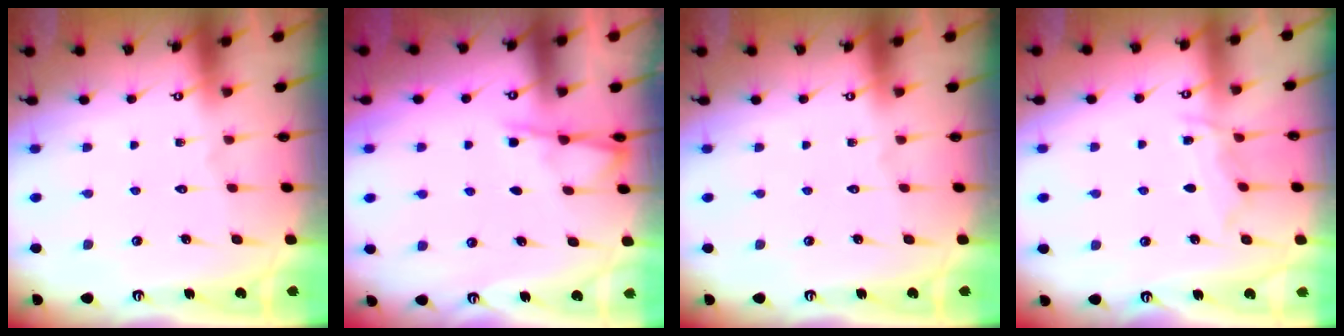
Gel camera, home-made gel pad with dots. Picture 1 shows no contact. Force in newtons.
{"total": 3.6, "press": 3.5, "slide": 0.6}
{"total": 0.0}
{"total": 6.4, "press": 6.3, "slide": 0.7}